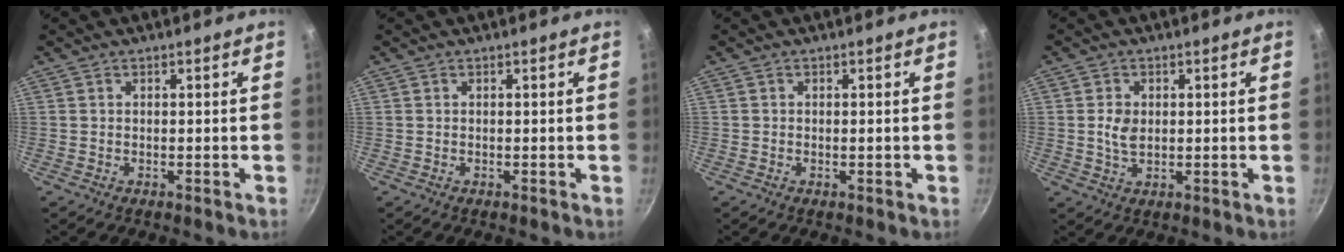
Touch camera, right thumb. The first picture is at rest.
{"total": 0.0}
{"total": 0.5, "force": [-0.1, 0.3, 0.4], "torque": [-0.005, 0.002, -0.003]}
{"total": 4.0, "force": [0.4, 2.7, 2.8], "torque": [-0.047, -0.004, 0.008]}